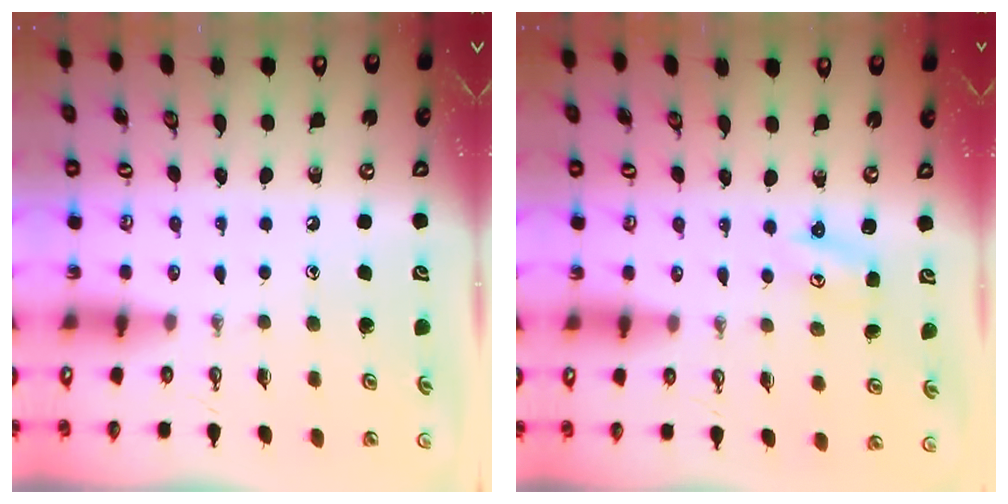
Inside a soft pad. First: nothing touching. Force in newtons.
{"total": 1.7, "press": 1.7, "slide": 0.3}